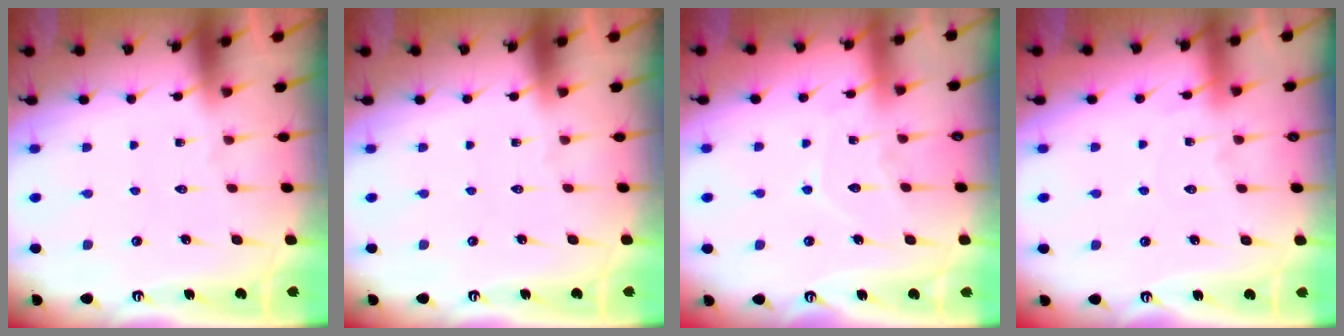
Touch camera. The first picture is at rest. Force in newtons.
{"total": 0.0}
{"total": 7.8, "press": 7.8, "slide": 0.8}
{"total": 5.2, "press": 5.2, "slide": 0.7}